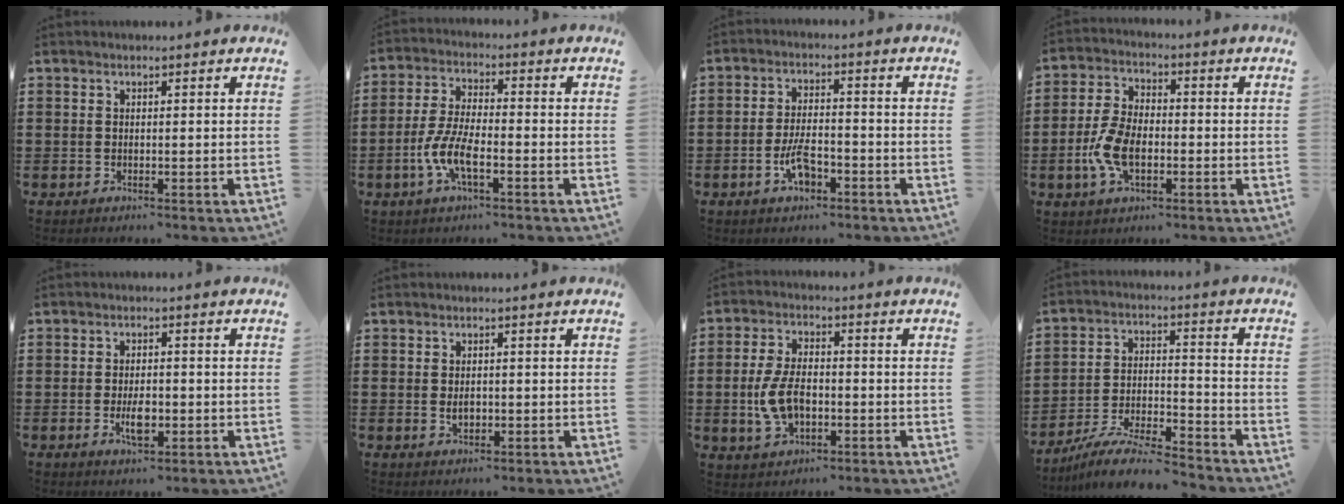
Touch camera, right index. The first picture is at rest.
{"total": 7.0, "force": [-2.9, 2.0, 6.0], "torque": [-0.146, -0.016, -0.060]}
{"total": 5.8, "force": [-2.5, 2.6, 4.5], "torque": [-0.094, 0.005, -0.049]}
{"total": 7.3, "force": [-2.1, 3.9, 5.7], "torque": [-0.138, -0.001, -0.045]}
{"total": 4.1, "force": [-1.1, 1.8, 3.6], "torque": [-0.069, 0.002, -0.019]}
{"total": 1.9, "force": [-0.2, 1.2, 1.5], "torque": [-0.030, 0.004, -0.004]}
{"total": 7.4, "force": [-1.5, 4.3, 5.8], "torque": [-0.129, 0.002, -0.030]}
{"total": 8.8, "force": [-8.1, 0.7, 3.3], "torque": [-0.066, 0.012, -0.160]}